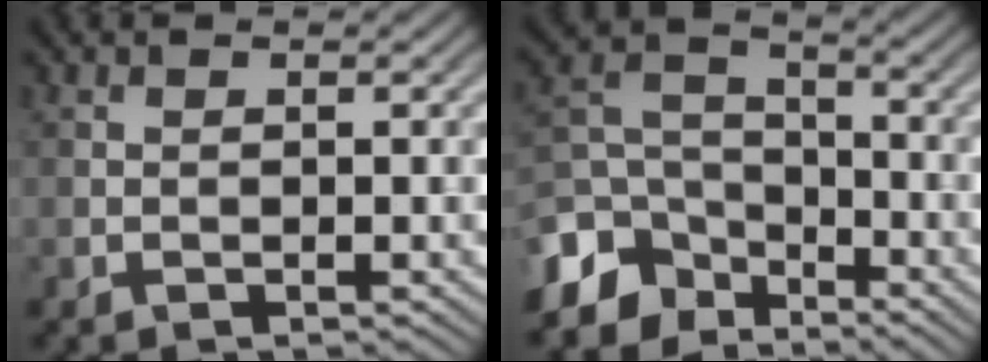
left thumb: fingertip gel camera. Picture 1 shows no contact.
{"total": 8.8, "force": [-6.2, 5.2, 3.4], "torque": [-0.082, -0.008, -0.143]}